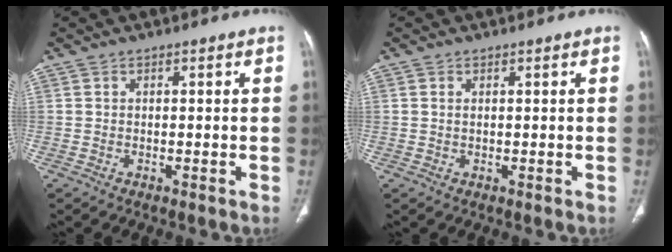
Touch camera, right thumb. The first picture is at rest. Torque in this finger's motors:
{"motor_torque": [-0.30, 0.30, -0.49, 0.44, 0.10]}